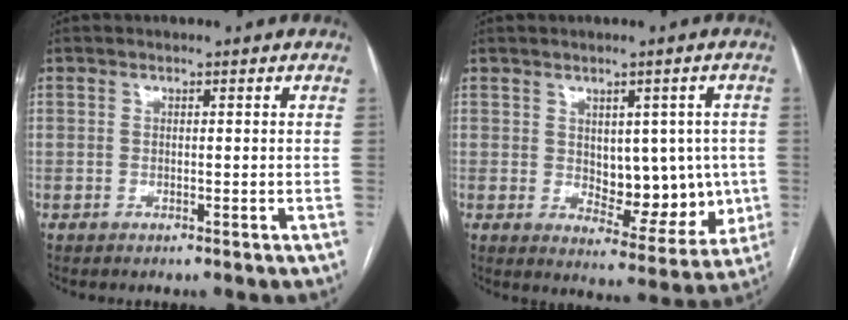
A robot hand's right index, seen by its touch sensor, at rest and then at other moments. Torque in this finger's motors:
{"motor_torque": [0.02, 0.11, 0.05, 0.01]}